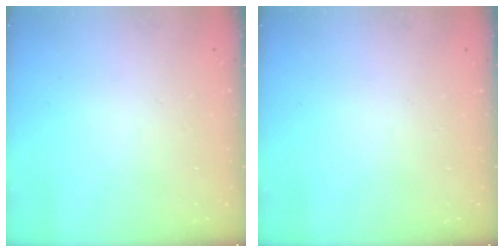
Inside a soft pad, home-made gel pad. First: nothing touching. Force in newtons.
{"total": 0.0}